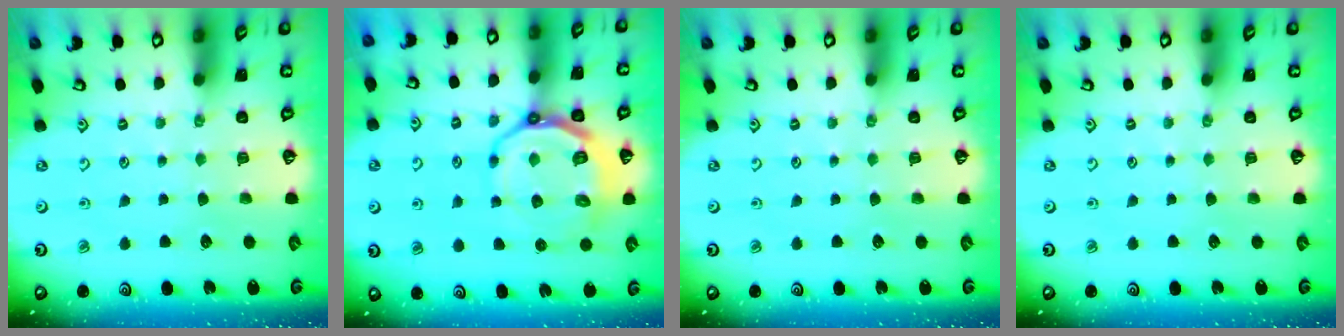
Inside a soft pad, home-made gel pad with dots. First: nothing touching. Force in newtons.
{"total": 12.5, "press": 12.1, "slide": 3.0}
{"total": 0.0}
{"total": 0.0}